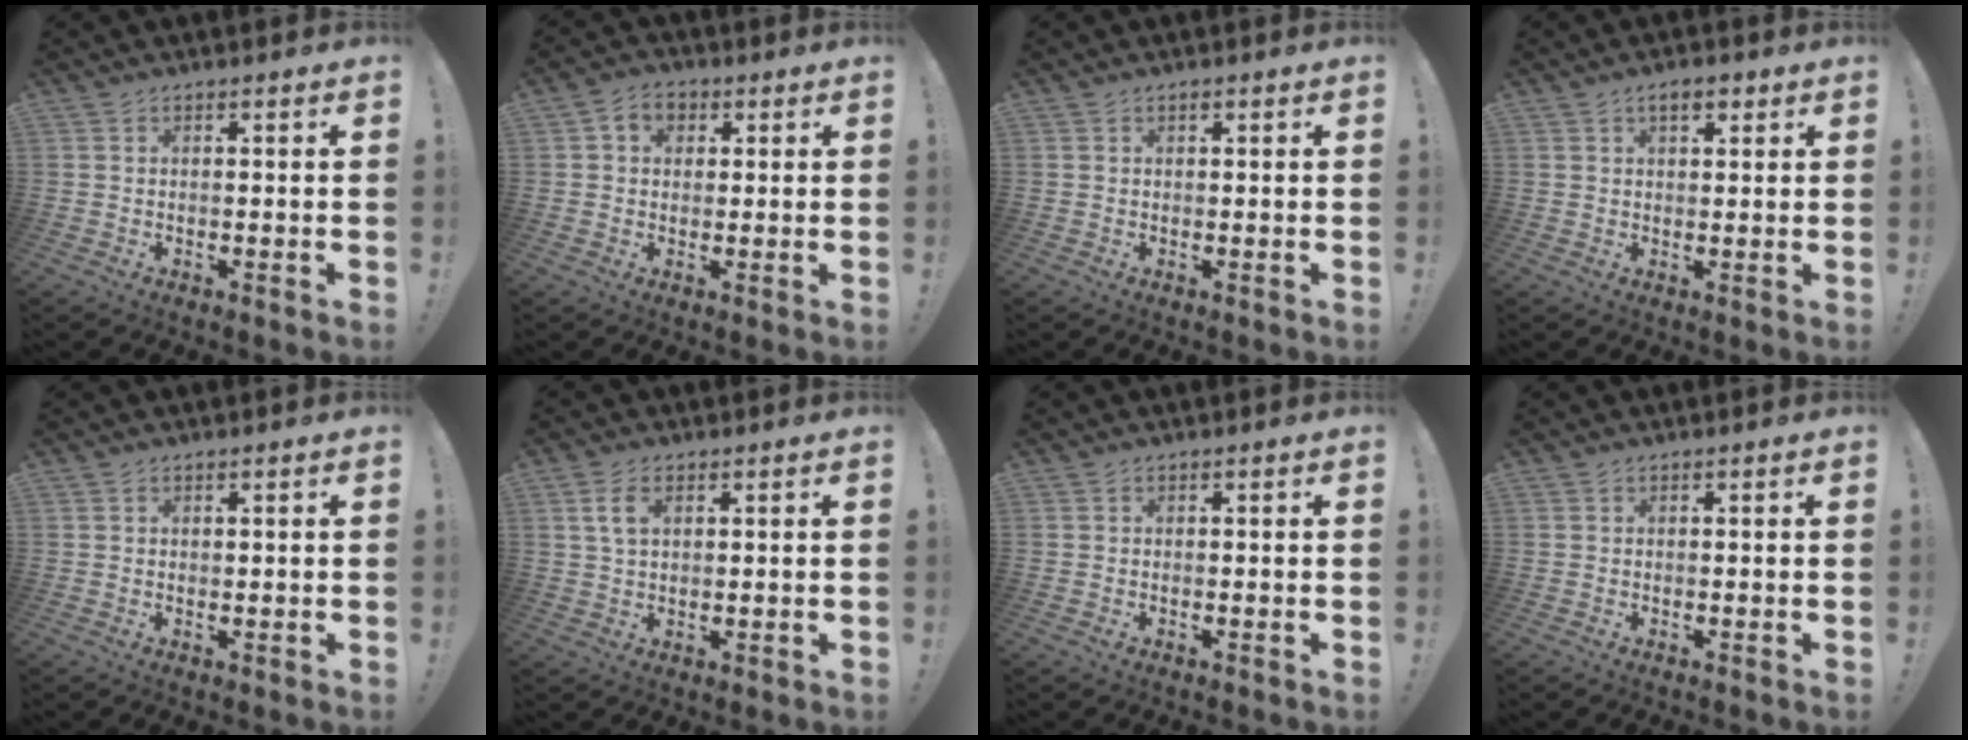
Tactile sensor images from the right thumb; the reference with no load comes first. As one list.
[{"total": 4.9, "force": [1.5, 3.8, 2.7], "torque": [-0.035, 0.001, 0.028]}, {"total": 0.6, "force": [0.3, 0.4, 0.3], "torque": [-0.005, 0.001, 0.006]}, {"total": 3.9, "force": [2.0, 1.7, 2.9], "torque": [-0.043, -0.001, 0.032]}, {"total": 0.7, "force": [0.6, 0.3, 0.2], "torque": [0.004, -0.003, 0.009]}, {"total": 5.6, "force": [2.2, 3.0, 4.2], "torque": [-0.075, -0.006, 0.038]}, {"total": 0.0}, {"total": 0.0}]